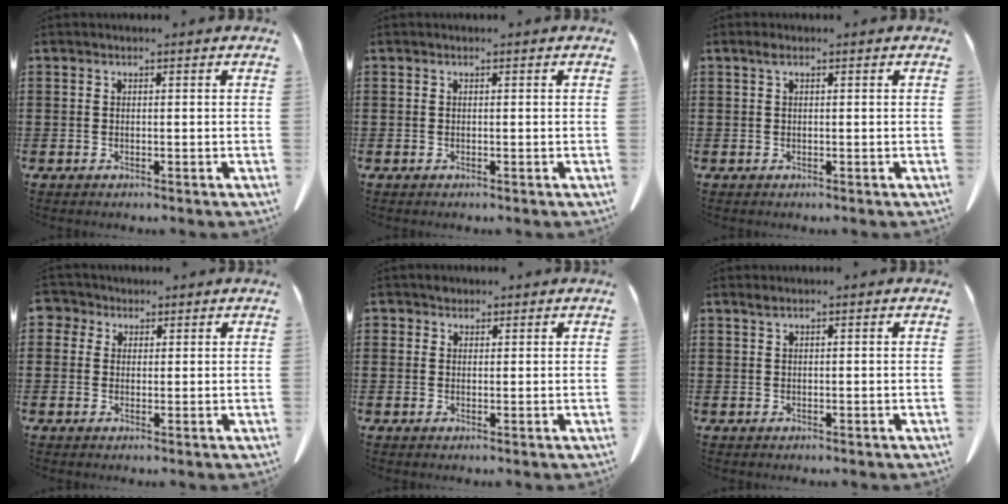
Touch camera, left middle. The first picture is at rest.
{"total": 0.0}
{"total": 0.9, "force": [0.4, 0.2, 0.8], "torque": [-0.018, 0.005, 0.006]}
{"total": 2.6, "force": [1.5, 2.1, 0.5], "torque": [-0.013, 0.008, 0.025]}
{"total": 1.4, "force": [1.1, 0.9, 0.0], "torque": [-0.005, 0.004, 0.021]}
{"total": 0.7, "force": [0.5, 0.0, 0.5], "torque": [-0.011, 0.001, 0.008]}